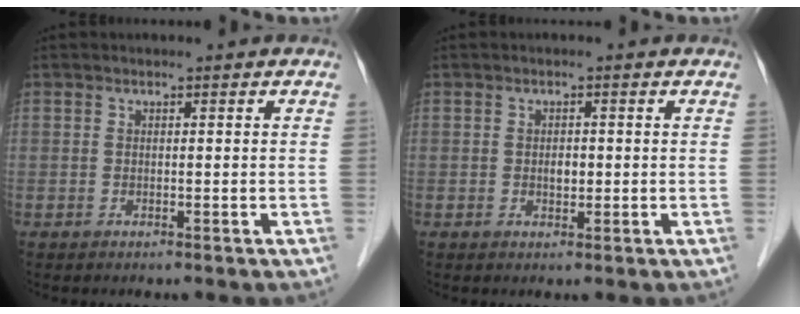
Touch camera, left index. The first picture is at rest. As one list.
[{"total": 1.5, "force": [-0.3, 0.9, 1.1], "torque": [-0.017, -0.003, -0.004]}]